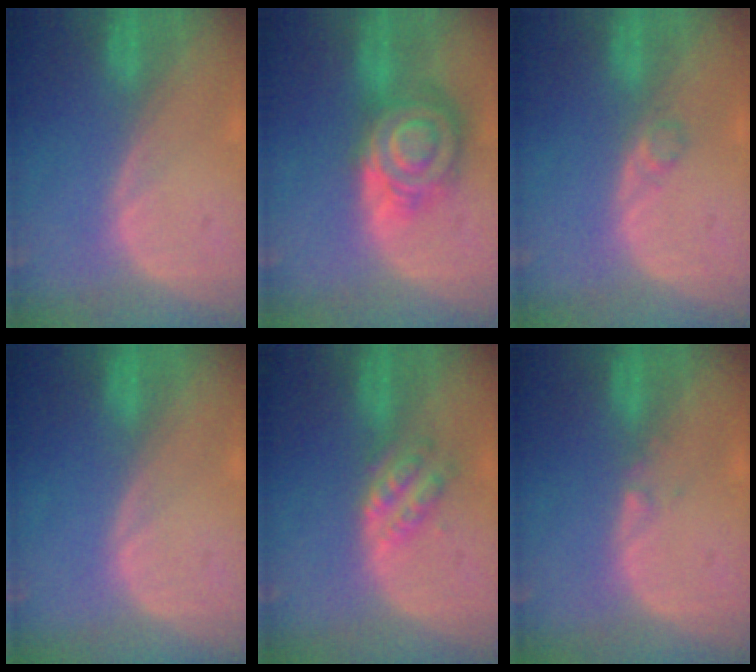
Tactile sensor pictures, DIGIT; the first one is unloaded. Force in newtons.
{"total": 9.0, "press": 8.9, "slide": 0.6}
{"total": 1.4, "press": 1.4, "slide": 0.1}
{"total": 0.0}
{"total": 4.7, "press": 4.2, "slide": 2.2}
{"total": 0.7, "press": 0.6, "slide": 0.4}